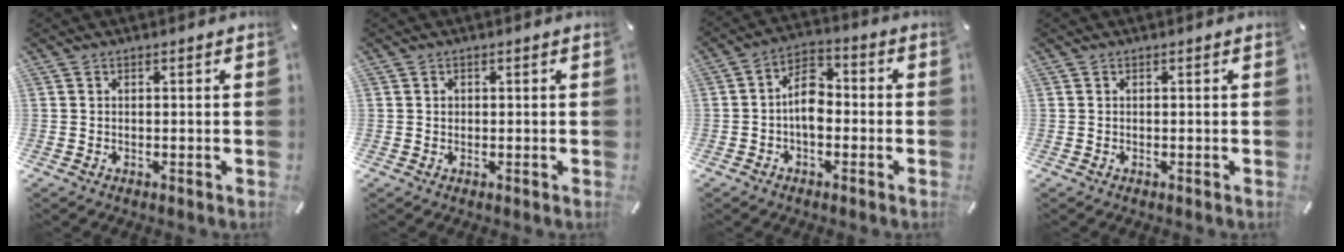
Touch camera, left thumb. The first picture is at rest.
{"total": 0.7, "force": [0.1, 0.7, 0.2], "torque": [-0.002, 0.004, 0.001]}
{"total": 8.0, "force": [-1.7, 5.0, 6.0], "torque": [-0.116, 0.022, -0.029]}
{"total": 0.0}